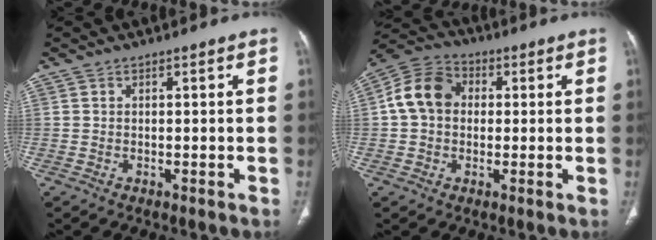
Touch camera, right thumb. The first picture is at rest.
{"total": 10.1, "force": [1.1, 8.0, 6.1], "torque": [-0.104, 0.026, 0.008]}